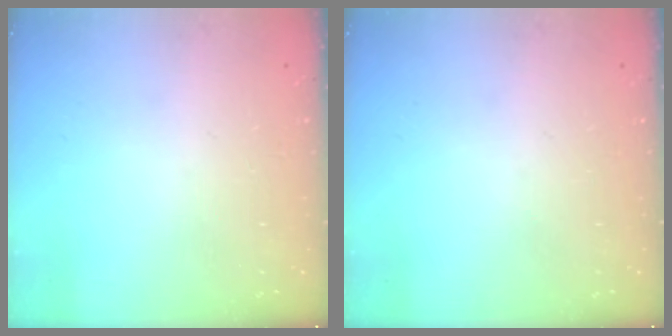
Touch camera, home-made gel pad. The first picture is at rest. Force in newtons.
{"total": 0.0}